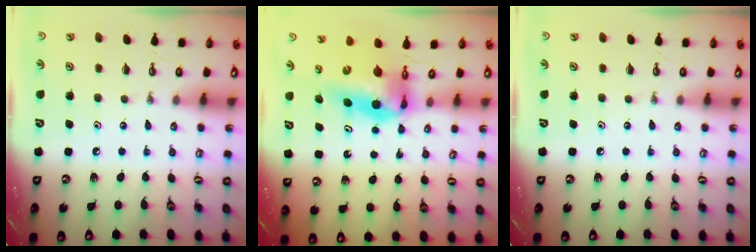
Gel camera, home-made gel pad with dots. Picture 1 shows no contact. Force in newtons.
{"total": 9.0, "press": 8.6, "slide": 2.5}
{"total": 0.0}